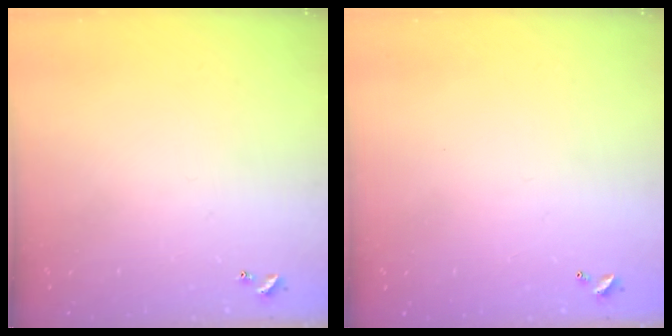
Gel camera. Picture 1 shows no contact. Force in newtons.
{"total": 2.7, "press": 2.7, "slide": 0.1}